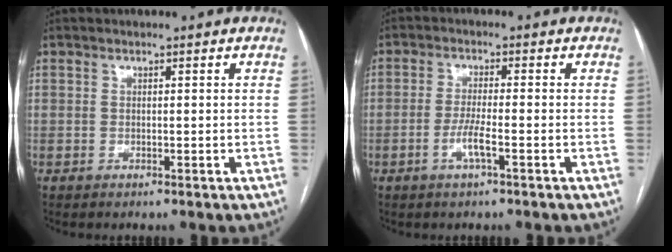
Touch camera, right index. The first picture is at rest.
{"total": 3.9, "force": [-1.7, 0.2, 3.5], "torque": [-0.068, -0.003, -0.035]}